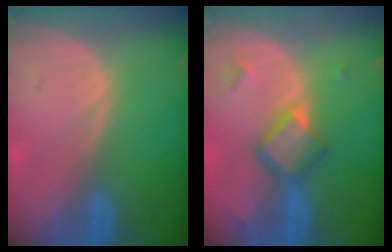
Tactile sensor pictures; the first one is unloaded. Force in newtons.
{"total": 5.7, "press": 4.9, "slide": 2.8}